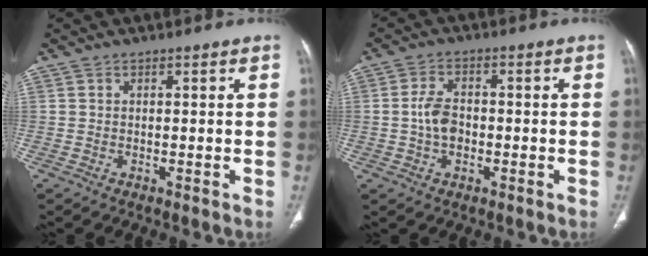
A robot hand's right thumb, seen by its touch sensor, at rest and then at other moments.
{"total": 5.4, "force": [-0.8, 3.5, 4.0], "torque": [-0.073, 0.013, -0.018]}